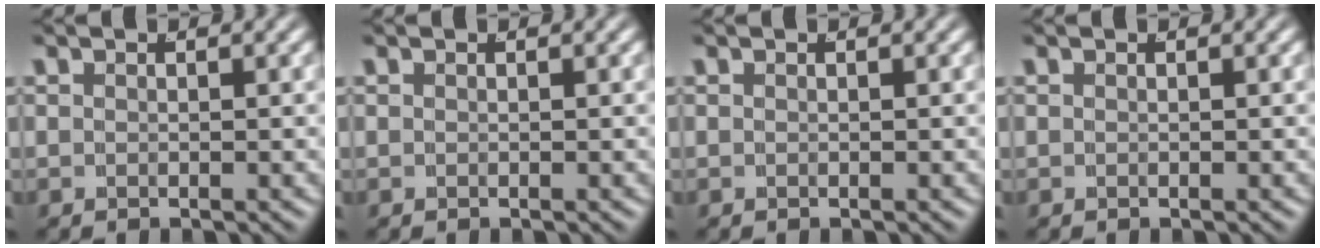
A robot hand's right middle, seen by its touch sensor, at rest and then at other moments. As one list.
[{"total": 0.0}, {"total": 0.0}, {"total": 0.0}]